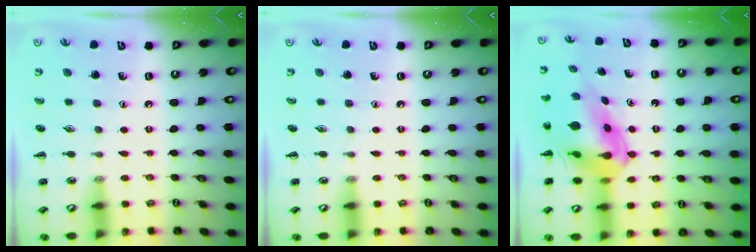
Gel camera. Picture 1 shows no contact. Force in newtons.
{"total": 0.0}
{"total": 10.8, "press": 10.2, "slide": 3.4}